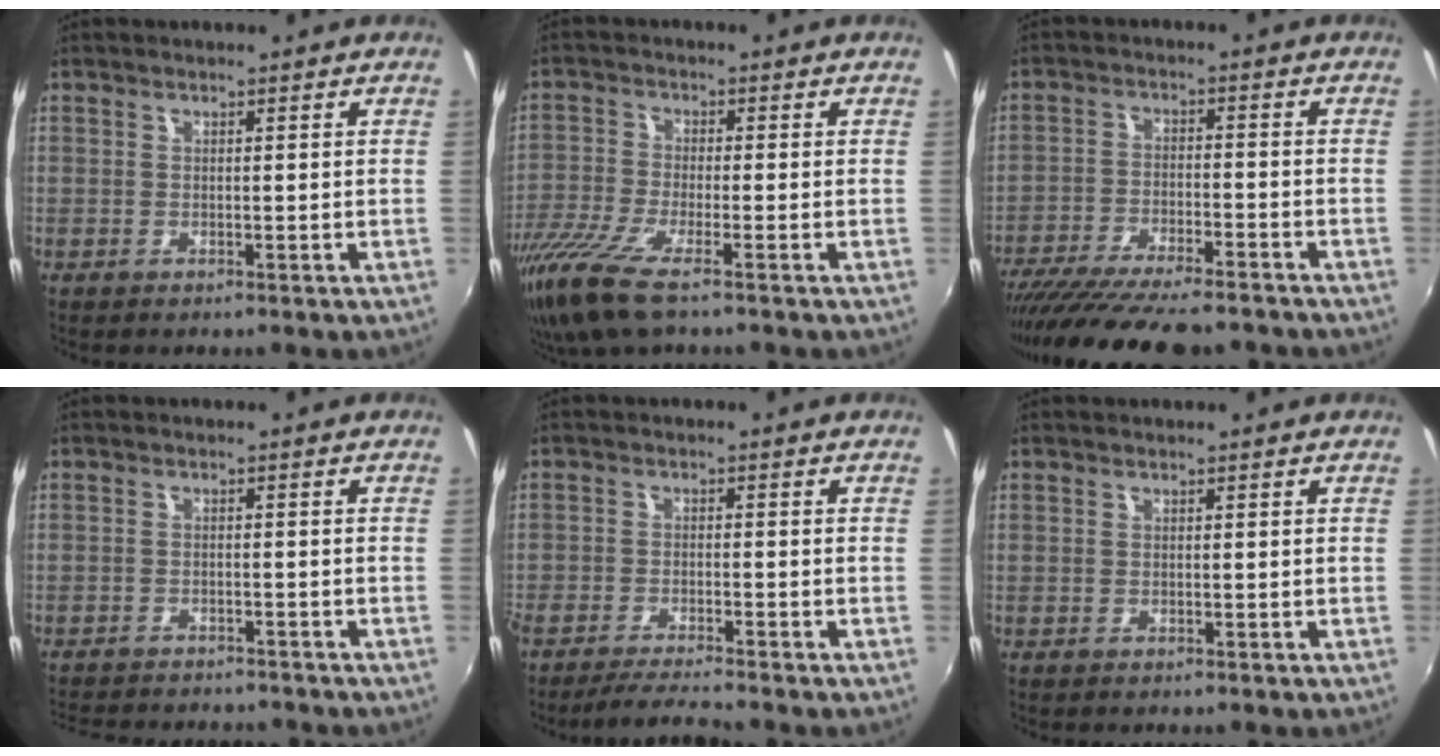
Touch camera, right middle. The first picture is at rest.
{"total": 11.1, "force": [-7.7, 1.6, 7.7], "torque": [-0.182, -0.045, -0.151]}
{"total": 18.6, "force": [-16.0, 3.3, 8.9], "torque": [-0.173, -0.044, -0.251]}
{"total": 10.4, "force": [-9.4, 2.7, 3.6], "torque": [-0.088, -0.020, -0.140]}
{"total": 5.7, "force": [-5.2, -0.4, 2.3], "torque": [-0.066, -0.010, -0.094]}
{"total": 0.0}